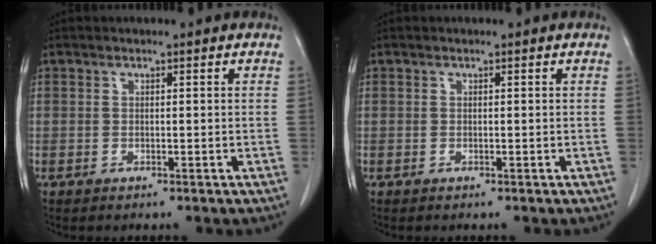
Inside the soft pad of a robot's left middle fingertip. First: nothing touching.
{"total": 0.0}